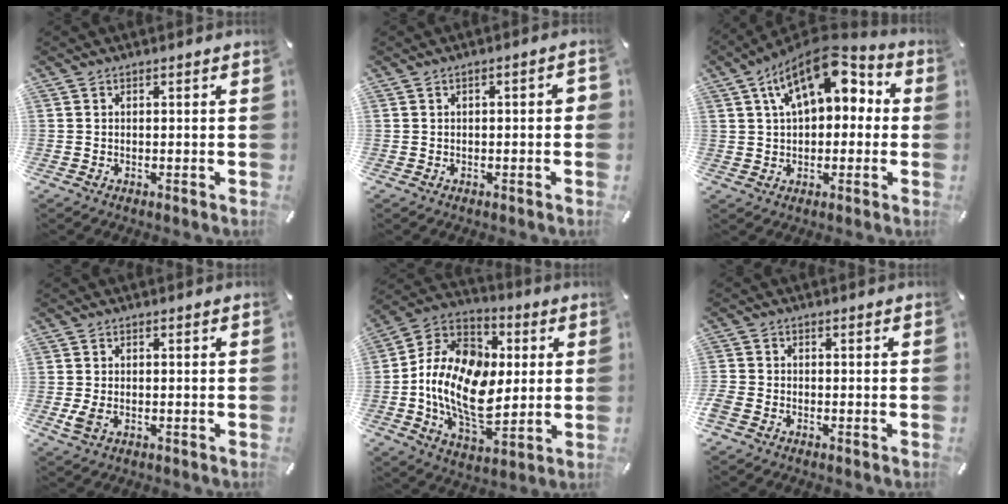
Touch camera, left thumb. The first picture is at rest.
{"total": 2.8, "force": [-0.5, 1.1, 2.5], "torque": [-0.040, 0.007, -0.008]}
{"total": 13.9, "force": [6.1, 8.4, 9.2], "torque": [-0.142, -0.019, 0.110]}
{"total": 2.9, "force": [-0.6, 1.8, 2.2], "torque": [-0.059, -0.006, -0.013]}
{"total": 18.4, "force": [-1.7, 13.0, 12.8], "torque": [-0.282, 0.001, -0.034]}
{"total": 2.2, "force": [-1.5, 1.5, 0.7], "torque": [-0.015, 0.005, -0.030]}